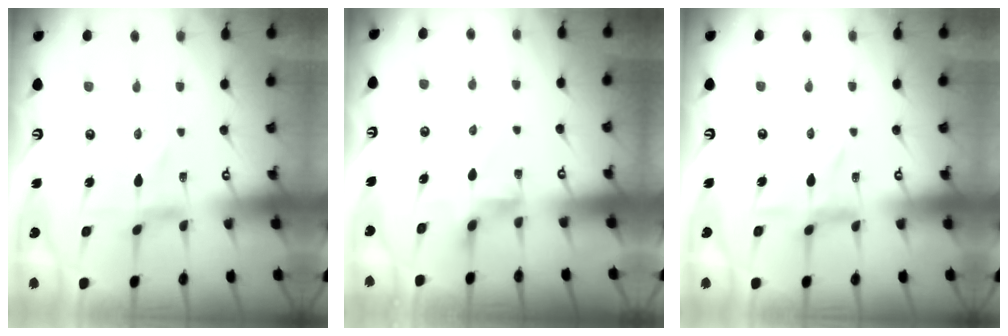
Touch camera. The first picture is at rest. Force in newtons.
{"total": 2.6, "press": 2.6, "slide": 0.5}
{"total": 5.4, "press": 5.4, "slide": 0.5}